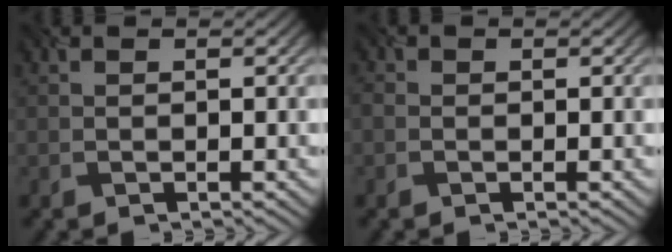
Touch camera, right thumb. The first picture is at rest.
{"total": 0.8, "force": [-0.7, 0.3, -0.2], "torque": [-0.001, -0.005, -0.009]}